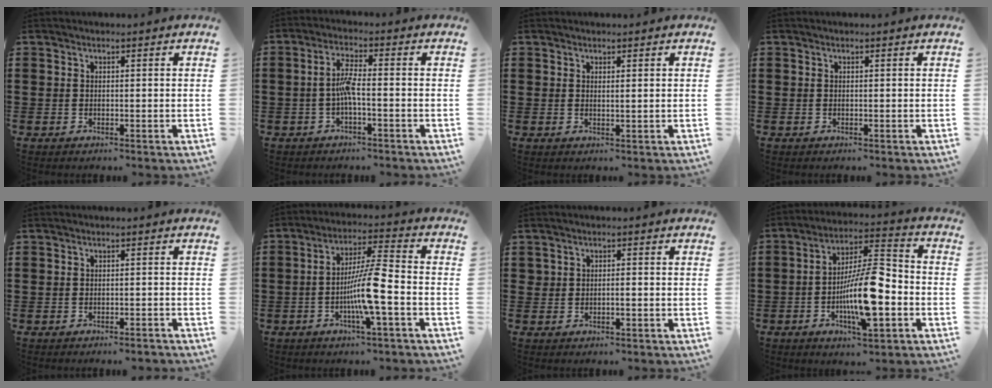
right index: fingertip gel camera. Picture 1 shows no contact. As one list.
[{"total": 4.0, "force": [-1.1, 0.6, 3.8], "torque": [-0.085, -0.002, -0.028]}, {"total": 0.7, "force": [0.5, 0.0, 0.5], "torque": [-0.009, 0.000, 0.010]}, {"total": 0.0}, {"total": 1.2, "force": [-1.2, 0.0, 0.1], "torque": [-0.006, 0.001, -0.024]}, {"total": 9.1, "force": [-2.8, 0.6, 8.6], "torque": [-0.165, -0.007, -0.056]}, {"total": 1.1, "force": [-0.2, 0.5, 0.9], "torque": [-0.018, 0.000, -0.005]}, {"total": 13.5, "force": [-3.9, 4.1, 12.3], "torque": [-0.240, 0.000, -0.073]}]